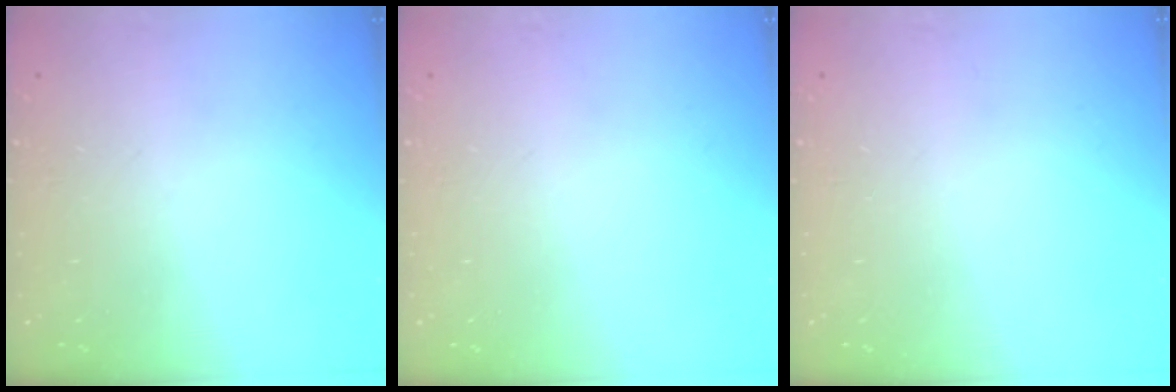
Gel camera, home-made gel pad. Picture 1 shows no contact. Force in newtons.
{"total": 0.0}
{"total": 0.0}